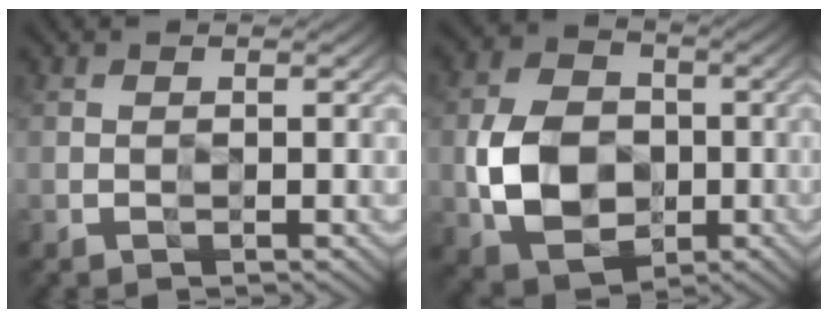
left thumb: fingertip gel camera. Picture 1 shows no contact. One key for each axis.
{"total": 9.0, "fx": -1.7, "fy": 6.9, "fz": 5.5, "tx": -0.123, "ty": -0.011, "tz": -0.034}